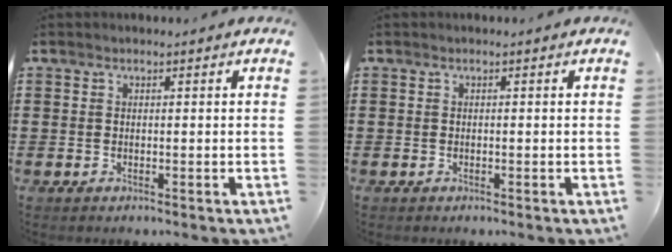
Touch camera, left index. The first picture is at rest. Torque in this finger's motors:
{"motor_torque": [-0.11, 0.11, 0.05, -0.01]}